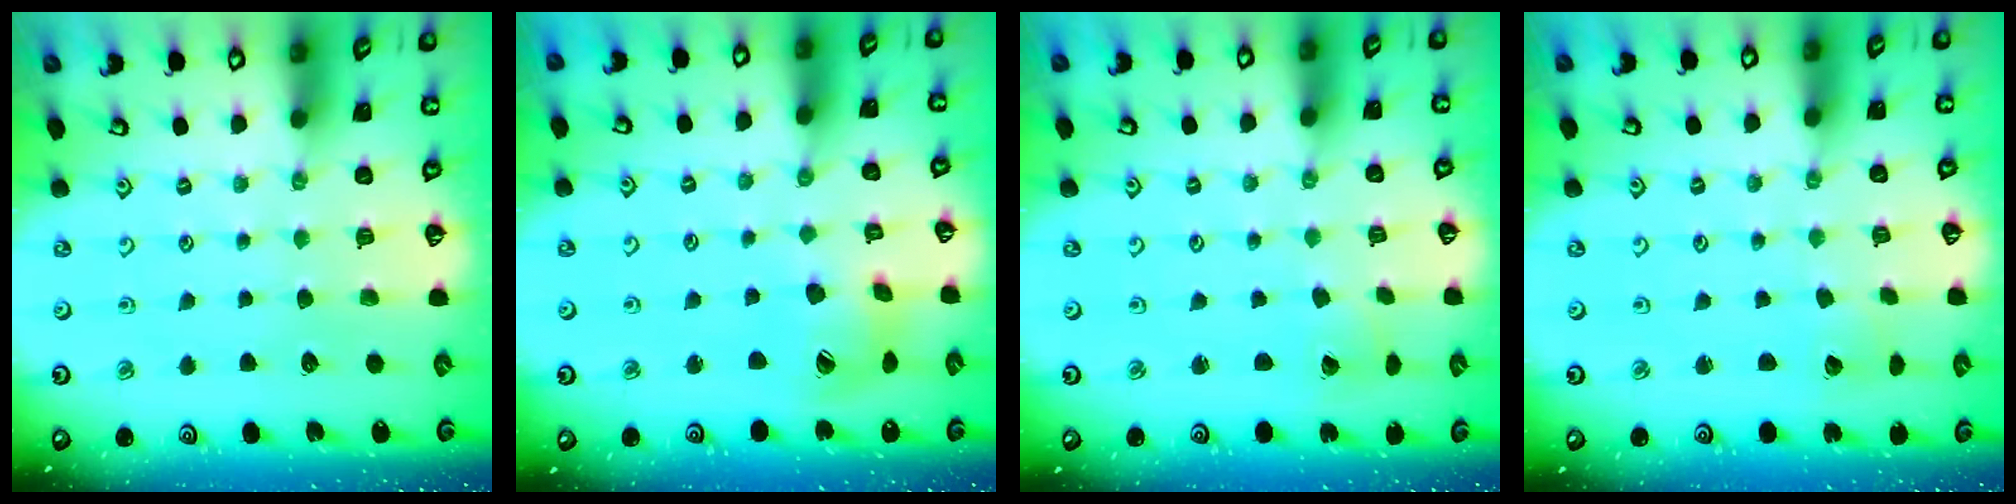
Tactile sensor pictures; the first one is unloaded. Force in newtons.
{"total": 10.8, "press": 10.7, "slide": 1.2}
{"total": 2.0, "press": 2.0, "slide": 0.3}
{"total": 2.4, "press": 2.4, "slide": 0.2}